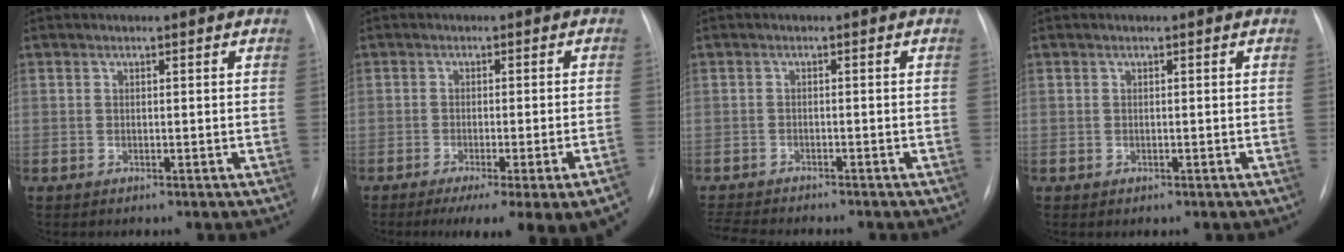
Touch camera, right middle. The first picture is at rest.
{"total": 14.3, "force": [-10.6, 0.2, 9.7], "torque": [-0.078, -0.023, -0.135]}
{"total": 7.2, "force": [-6.7, 1.0, 2.6], "torque": [-0.045, -0.013, -0.101]}
{"total": 0.0}